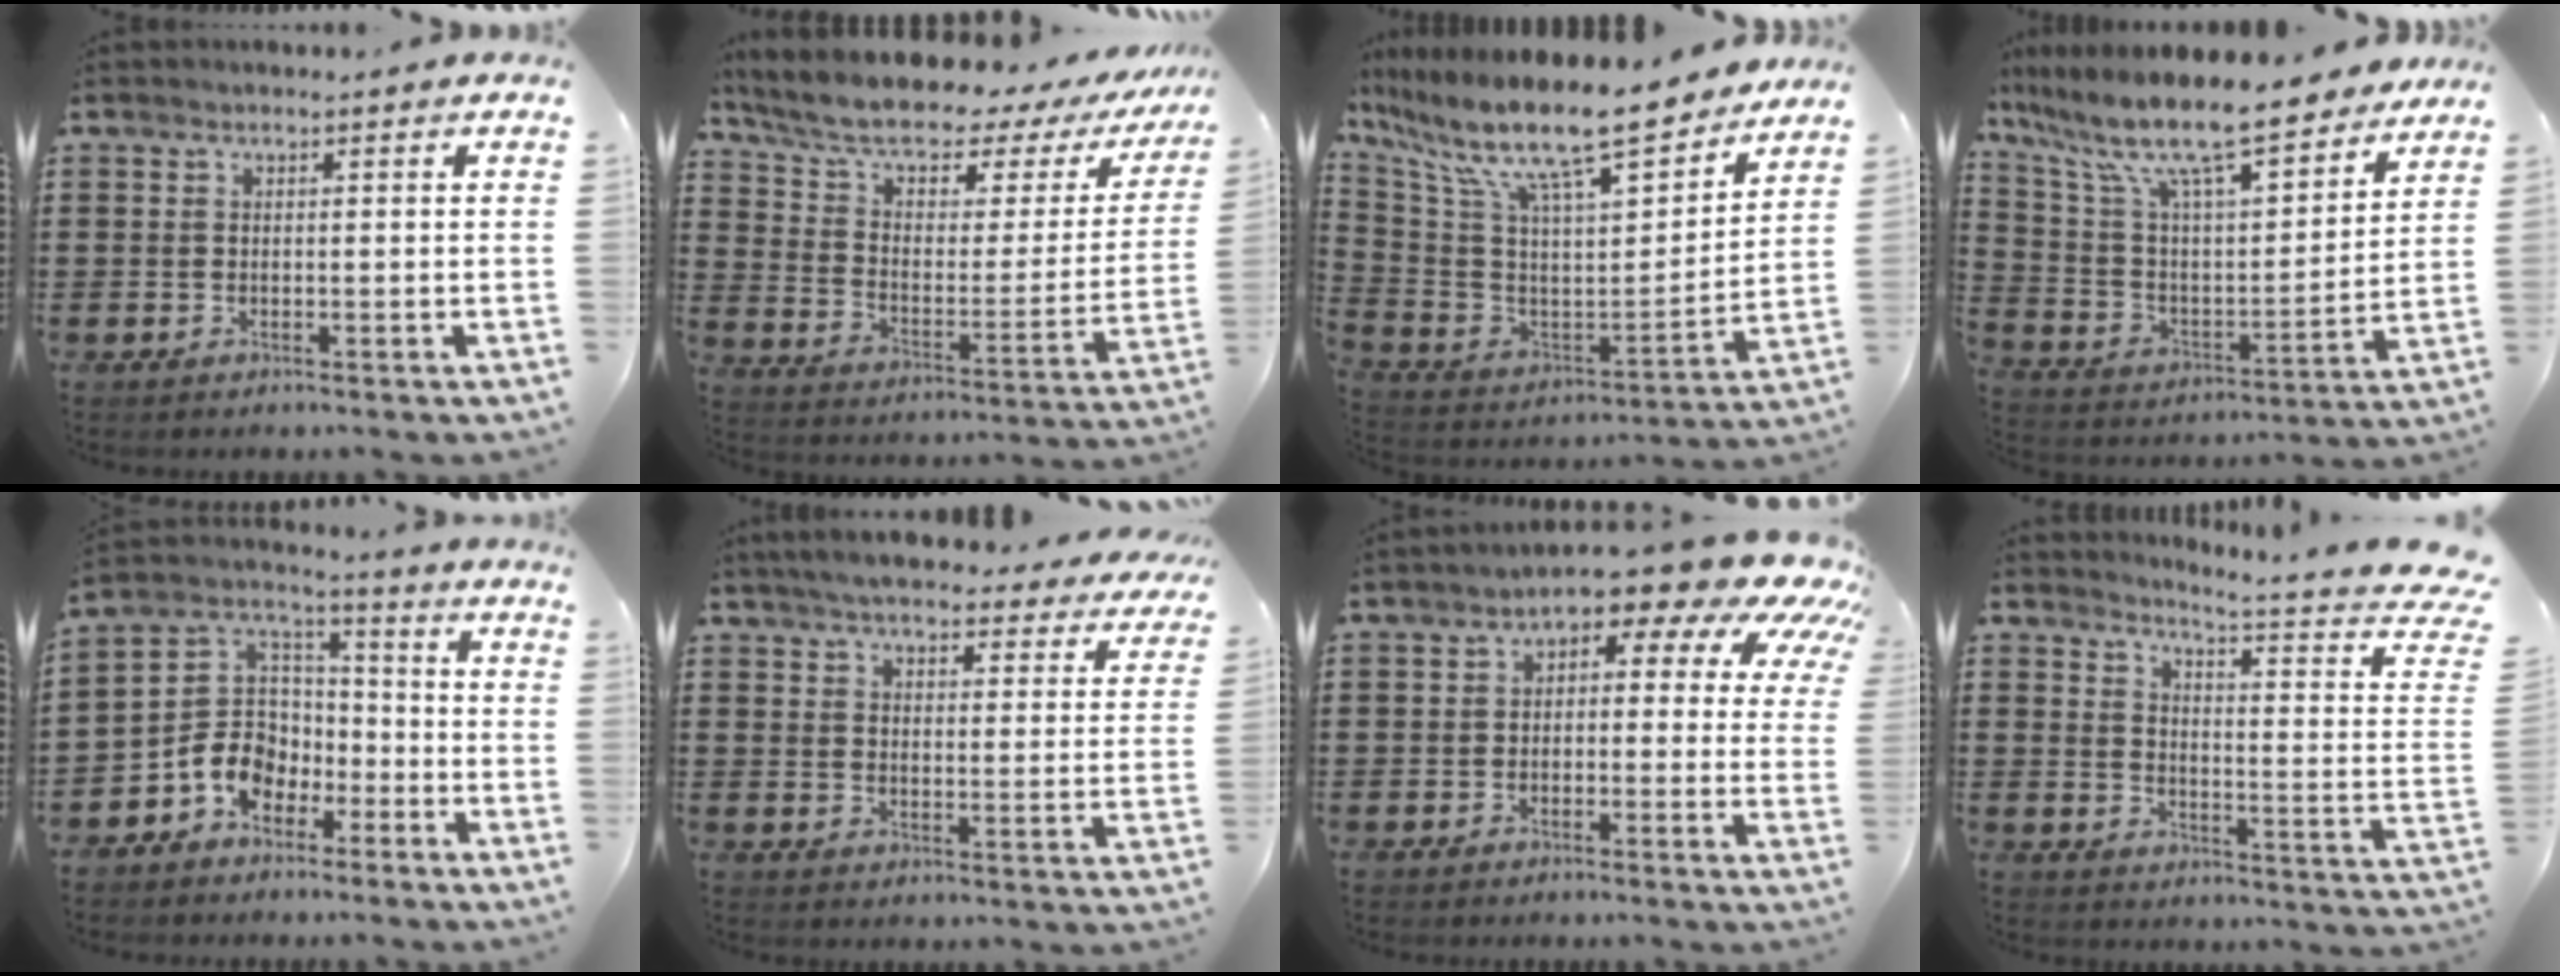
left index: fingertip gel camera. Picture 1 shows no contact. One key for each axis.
{"total": 7.1, "fx": 5.1, "fy": 2.9, "fz": 4.0, "tx": -0.104, "ty": -0.035, "tz": 0.085}
{"total": 13.5, "fx": 10.9, "fy": 1.7, "fz": 7.9, "tx": -0.186, "ty": -0.078, "tz": 0.181}
{"total": 11.7, "fx": 9.7, "fy": 1.4, "fz": 6.3, "tx": -0.164, "ty": -0.067, "tz": 0.163}
{"total": 8.4, "fx": -4.6, "fy": 6.5, "fz": 2.8, "tx": -0.083, "ty": 0.019, "tz": -0.093}
{"total": 5.2, "fx": 5.0, "fy": 0.2, "fz": 1.5, "tx": -0.051, "ty": -0.027, "tz": 0.086}
{"total": 6.2, "fx": 3.0, "fy": 2.5, "fz": 4.8, "tx": -0.084, "ty": -0.032, "tz": 0.040}
{"total": 4.2, "fx": 3.0, "fy": -0.9, "fz": 2.8, "tx": -0.055, "ty": -0.043, "tz": 0.038}